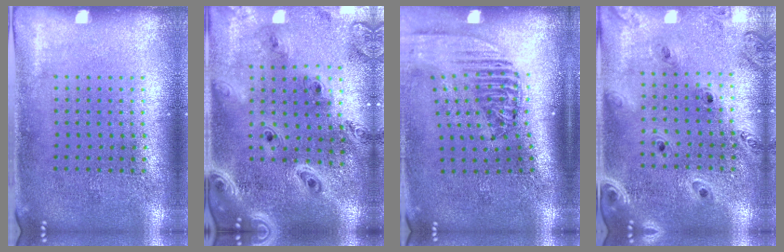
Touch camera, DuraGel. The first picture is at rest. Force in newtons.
{"total": 2.5, "press": 2.3, "slide": 1.1}
{"total": 2.4, "press": 1.8, "slide": 1.6}
{"total": 1.3, "press": 1.3, "slide": 0.2}